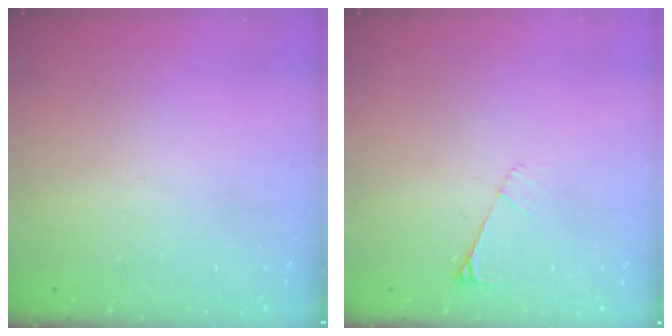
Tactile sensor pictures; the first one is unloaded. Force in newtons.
{"total": 4.5, "press": 4.4, "slide": 0.6}